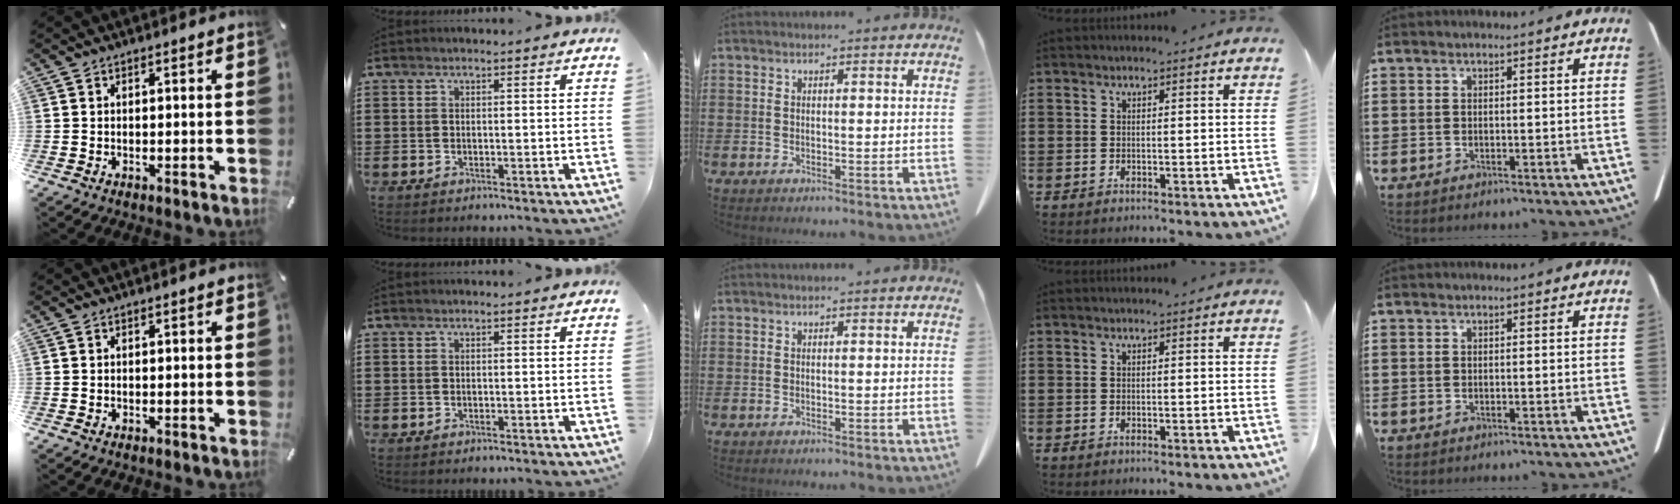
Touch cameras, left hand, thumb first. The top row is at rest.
{}